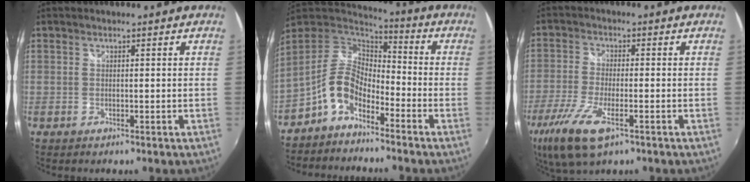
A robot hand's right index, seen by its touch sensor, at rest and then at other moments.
{"total": 9.3, "force": [-5.5, 4.9, 5.8], "torque": [-0.120, 0.024, -0.113]}
{"total": 11.8, "force": [-6.5, 3.9, 9.1], "torque": [-0.205, -0.035, -0.126]}